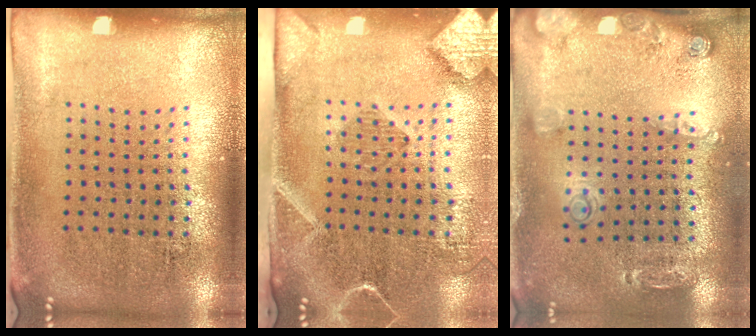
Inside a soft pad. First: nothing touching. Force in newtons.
{"total": 2.9, "press": 2.1, "slide": 2.0}
{"total": 1.4, "press": 1.4, "slide": 0.4}